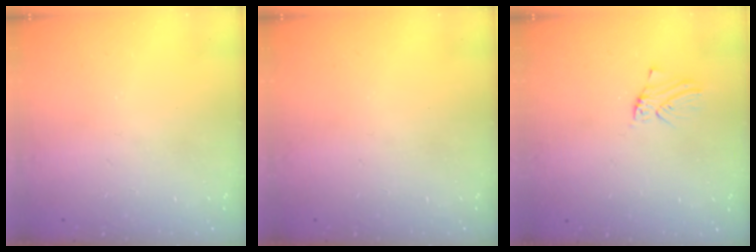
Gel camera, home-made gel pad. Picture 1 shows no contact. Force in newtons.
{"total": 0.0}
{"total": 1.0, "press": 1.0, "slide": 0.2}